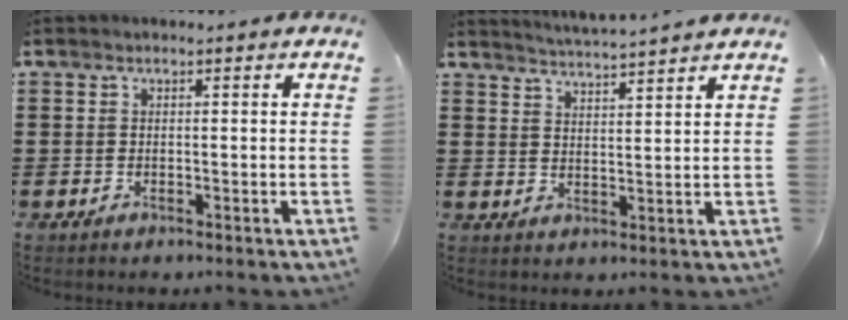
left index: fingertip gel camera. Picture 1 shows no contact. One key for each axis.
{"total": 3.4, "fx": 3.3, "fy": -0.9, "fz": 0.1, "tx": -0.013, "ty": -0.021, "tz": 0.056}